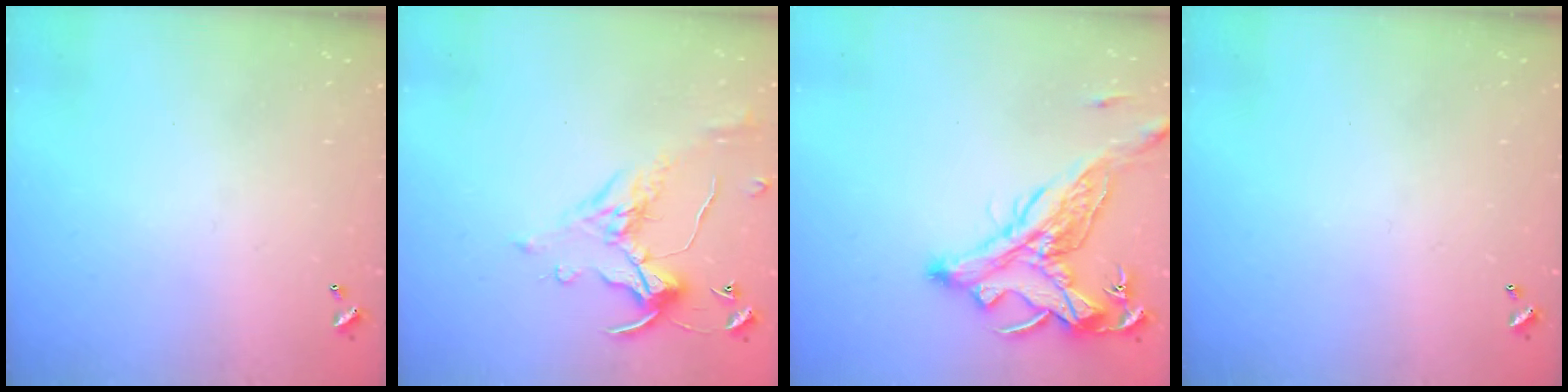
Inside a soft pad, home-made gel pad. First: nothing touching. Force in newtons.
{"total": 1.1, "press": 0.6, "slide": 0.9}
{"total": 5.4, "press": 5.1, "slide": 1.8}
{"total": 0.0}